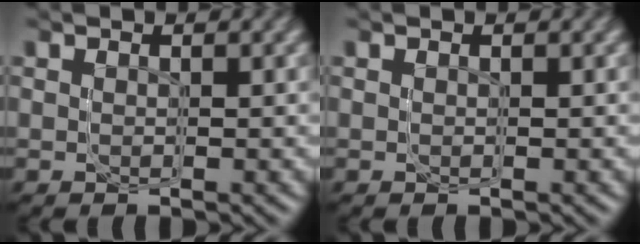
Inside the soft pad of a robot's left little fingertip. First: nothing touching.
{"total": 0.0}